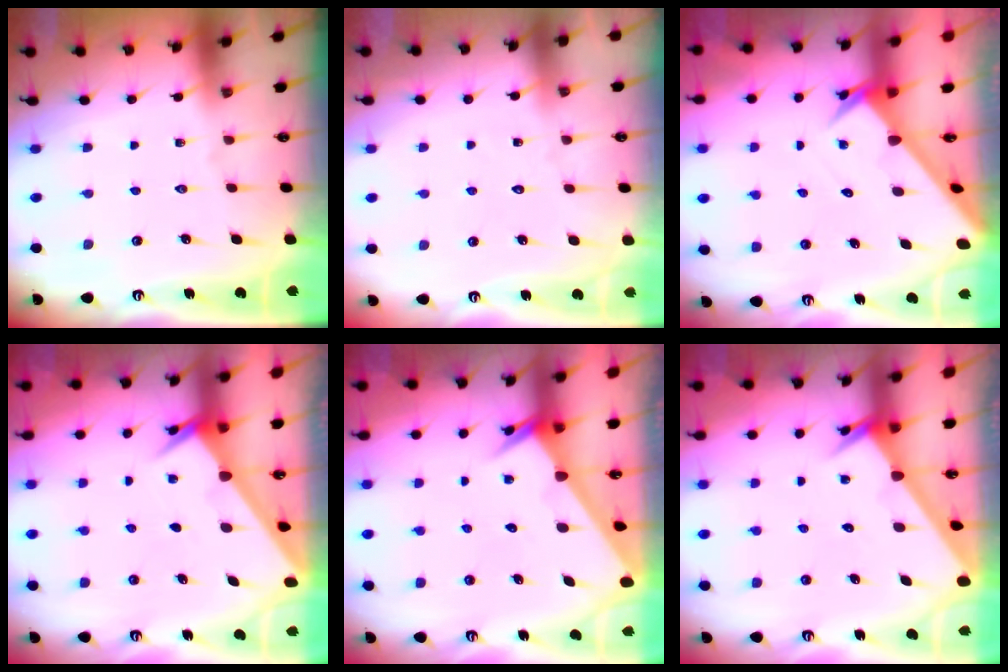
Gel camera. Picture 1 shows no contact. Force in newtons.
{"total": 4.6, "press": 4.6, "slide": 0.5}
{"total": 2.9, "press": 2.9, "slide": 0.2}
{"total": 2.2, "press": 2.2, "slide": 0.1}
{"total": 2.6, "press": 2.6, "slide": 0.0}
{"total": 2.4, "press": 2.4, "slide": 0.1}